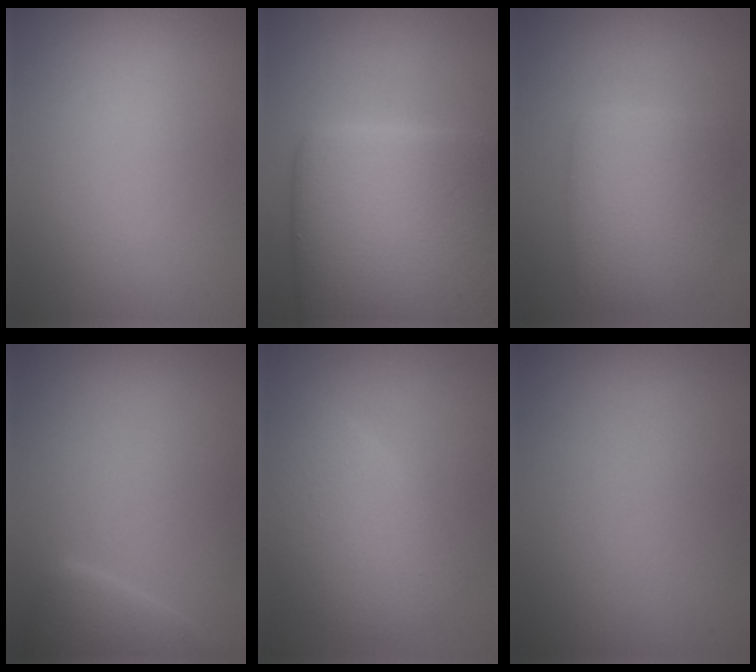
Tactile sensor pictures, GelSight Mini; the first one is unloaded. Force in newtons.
{"total": 12.5, "press": 12.5, "slide": 0.2}
{"total": 4.4, "press": 4.4, "slide": 0.2}
{"total": 2.5, "press": 2.5, "slide": 0.3}
{"total": 4.8, "press": 4.8, "slide": 0.1}
{"total": 0.0}